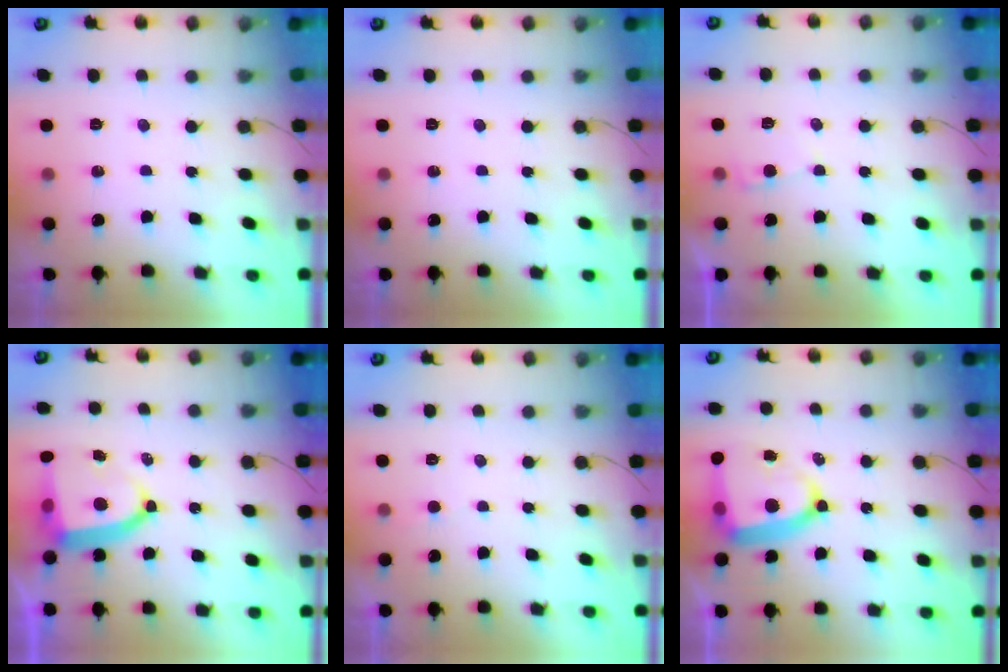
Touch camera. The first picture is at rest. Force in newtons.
{"total": 0.0}
{"total": 2.0, "press": 2.0, "slide": 0.3}
{"total": 10.7, "press": 10.6, "slide": 1.4}
{"total": 1.6, "press": 1.6, "slide": 0.2}
{"total": 14.2, "press": 14.1, "slide": 1.7}